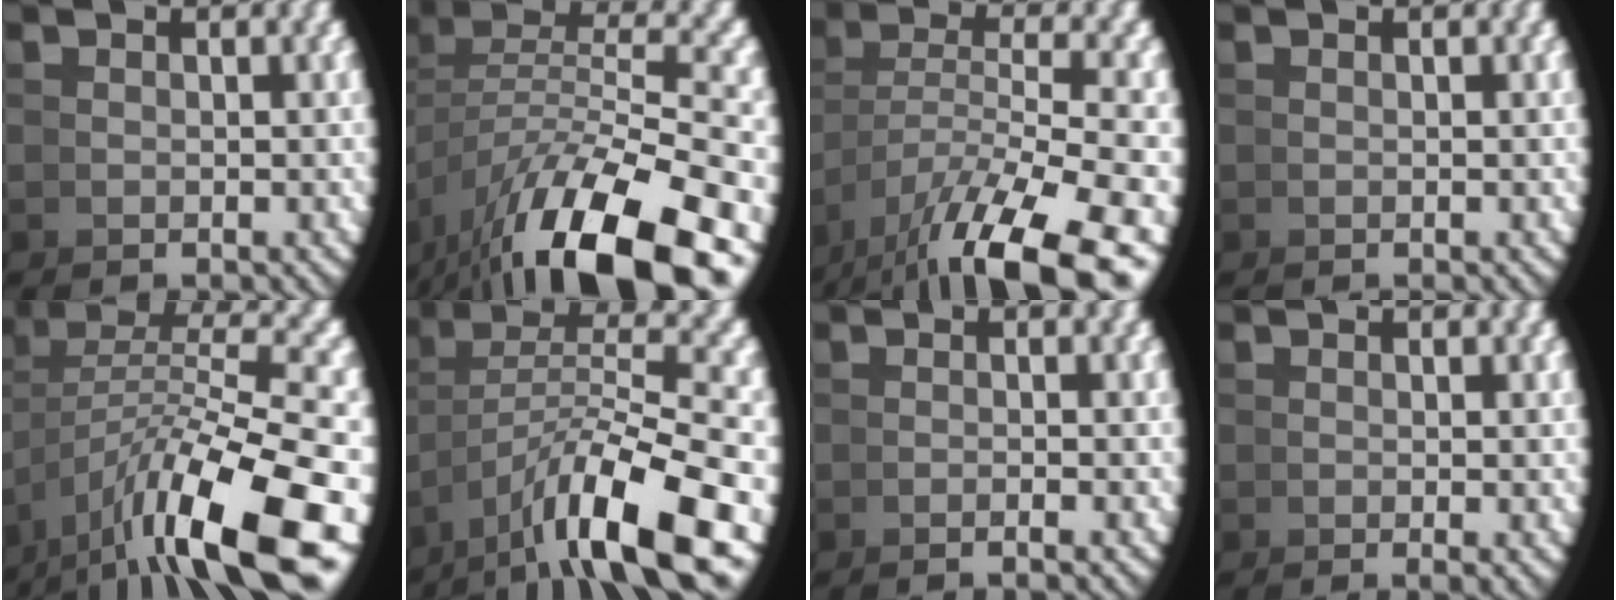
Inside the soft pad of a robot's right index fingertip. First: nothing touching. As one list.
[{"total": 9.5, "force": [-3.4, 4.4, 7.7], "torque": [-0.121, -0.007, -0.041]}, {"total": 8.7, "force": [-3.4, 4.0, 6.9], "torque": [-0.122, -0.035, -0.024]}, {"total": 0.0}, {"total": 8.9, "force": [-2.1, 3.4, 7.9], "torque": [-0.125, -0.012, -0.017]}, {"total": 9.1, "force": [-2.6, 4.2, 7.6], "torque": [-0.108, -0.016, -0.022]}, {"total": 0.9, "force": [-0.7, -0.5, 0.4], "torque": [-0.004, 0.009, -0.017]}, {"total": 1.1, "force": [-0.5, 0.3, 1.0], "torque": [-0.013, -0.001, -0.007]}]